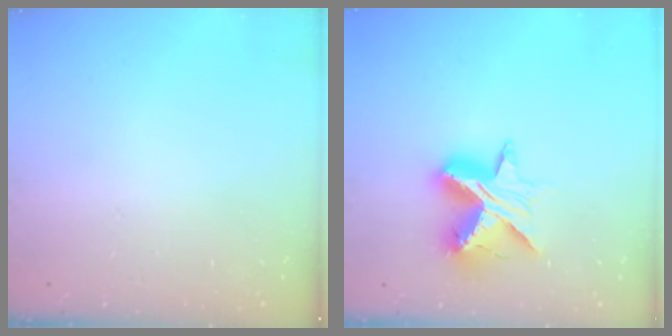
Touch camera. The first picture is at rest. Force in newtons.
{"total": 13.0, "press": 13.0, "slide": 0.9}